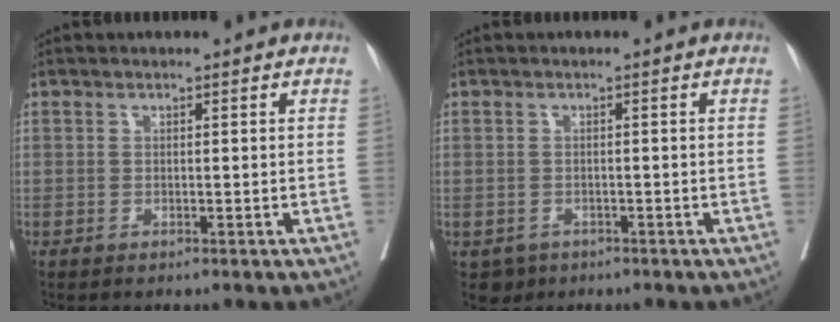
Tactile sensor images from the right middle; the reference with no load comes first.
{"total": 2.7, "force": [-1.6, 2.2, 0.4], "torque": [-0.002, 0.003, -0.023]}